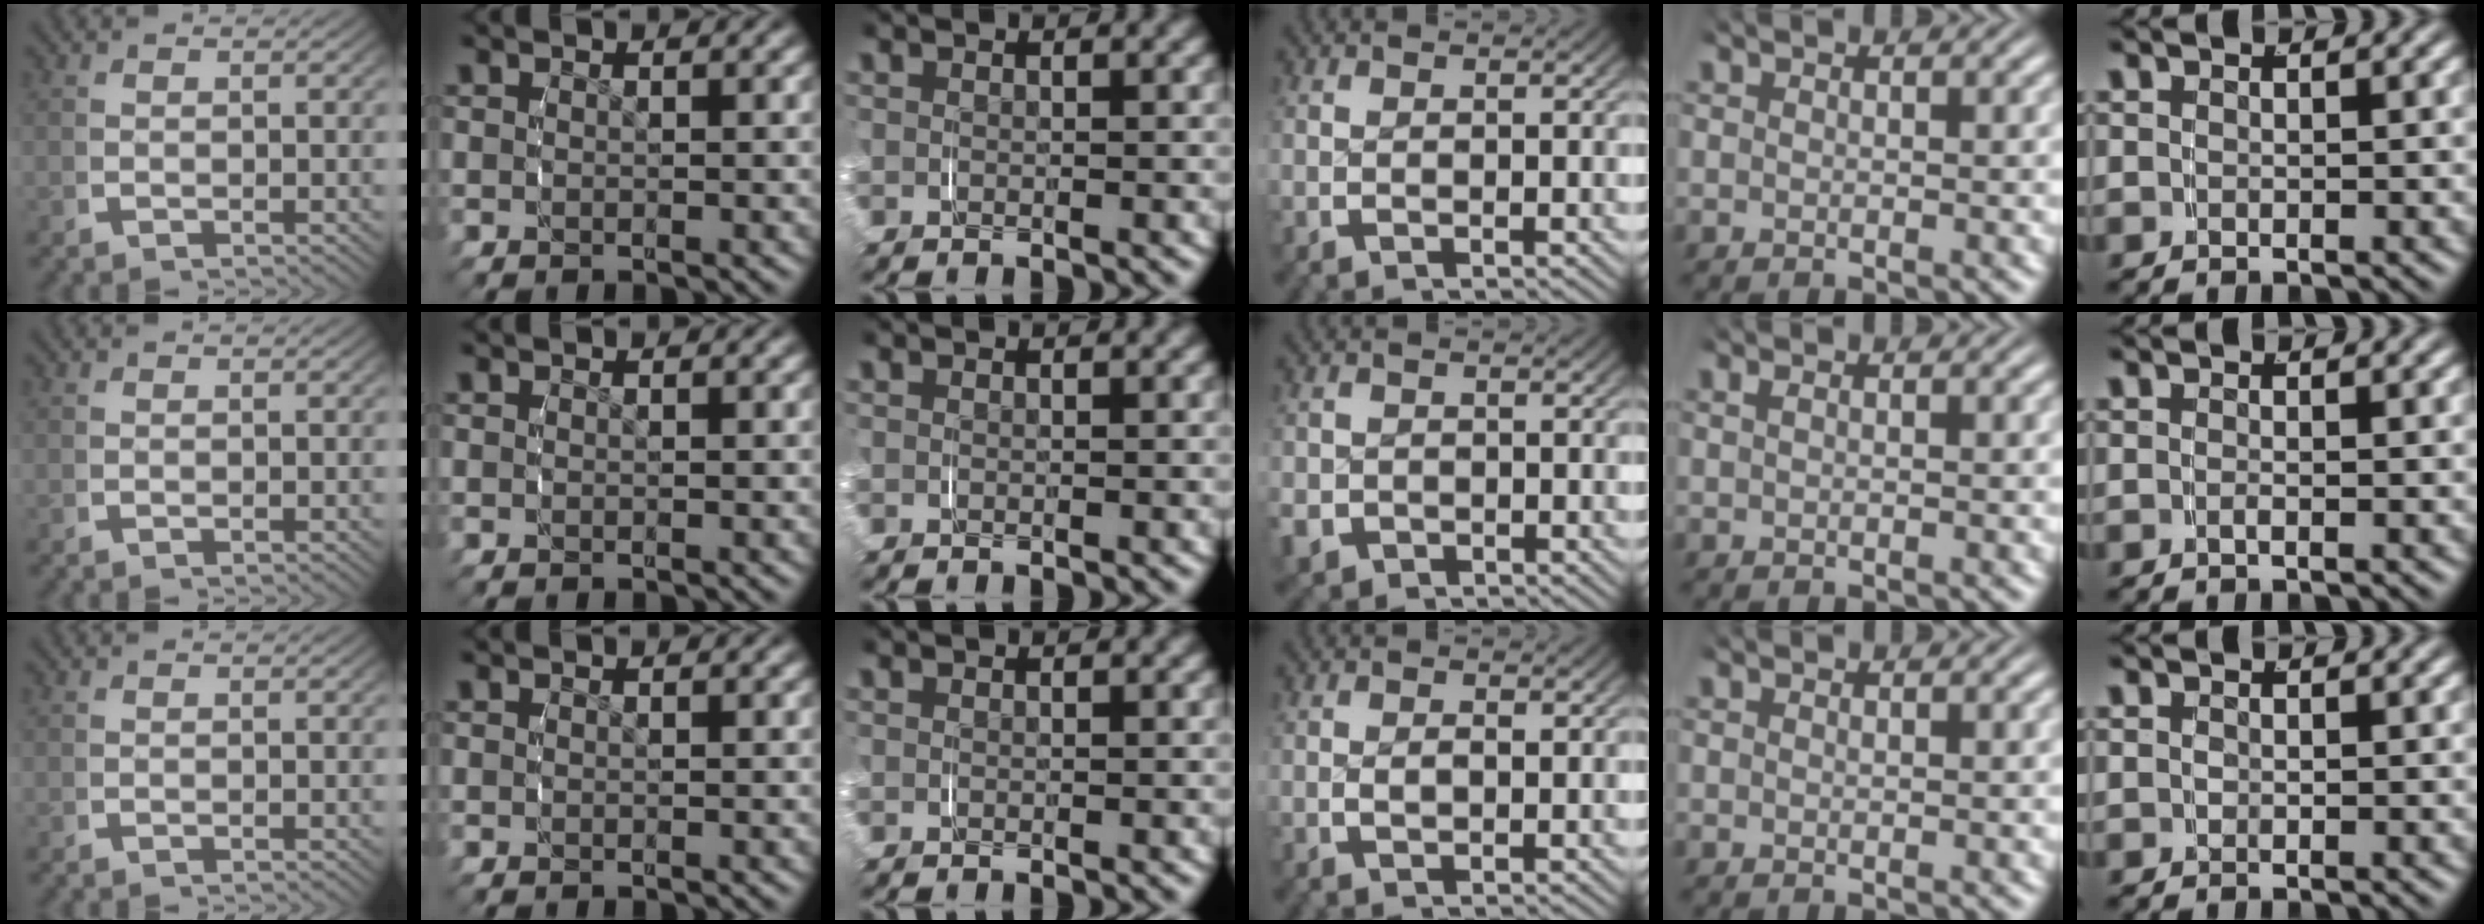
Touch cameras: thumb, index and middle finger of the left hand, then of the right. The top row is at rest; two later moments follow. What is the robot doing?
{"motion": "grasp_and_lifting", "object": "paper"}